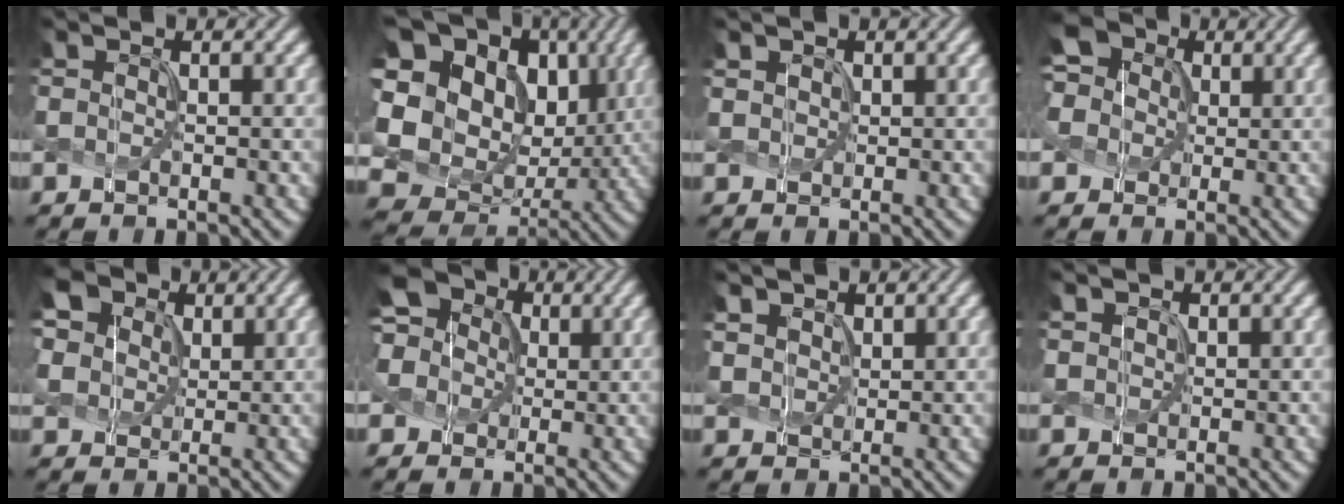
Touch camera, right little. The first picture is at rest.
{"total": 19.9, "force": [4.3, 16.3, 10.5], "torque": [-0.229, 0.036, 0.080]}
{"total": 1.0, "force": [0.8, 0.7, -0.1], "torque": [0.001, 0.001, 0.019]}
{"total": 7.5, "force": [2.1, 6.4, 3.2], "torque": [-0.072, 0.040, 0.018]}
{"total": 11.4, "force": [6.5, 8.0, 4.8], "torque": [-0.137, 0.029, 0.113]}
{"total": 8.2, "force": [2.0, 7.1, 3.7], "torque": [-0.089, 0.041, 0.005]}
{"total": 2.3, "force": [1.8, 1.4, 0.6], "torque": [-0.026, -0.001, 0.041]}
{"total": 0.8, "force": [0.7, 0.3, -0.2], "torque": [0.005, 0.001, 0.019]}